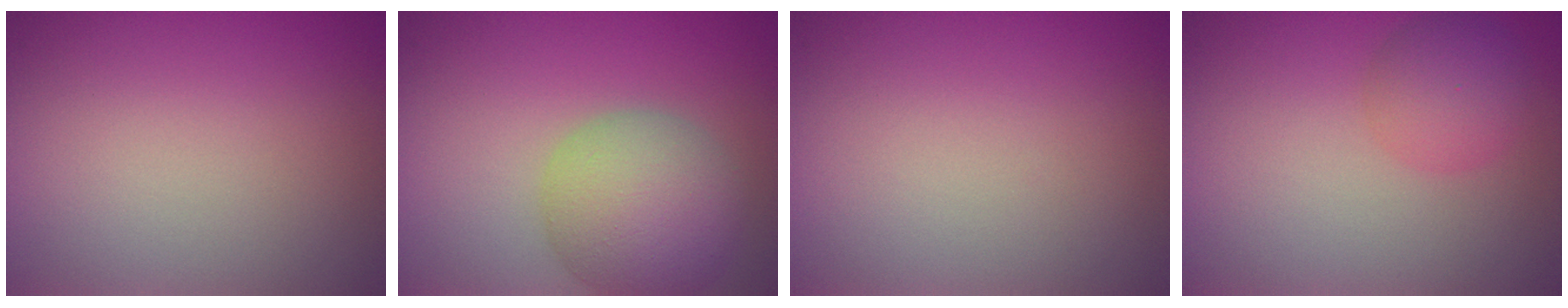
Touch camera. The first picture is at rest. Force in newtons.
{"total": 6.8, "press": 6.8, "slide": 0.2}
{"total": 0.0}
{"total": 3.0, "press": 3.0, "slide": 0.1}